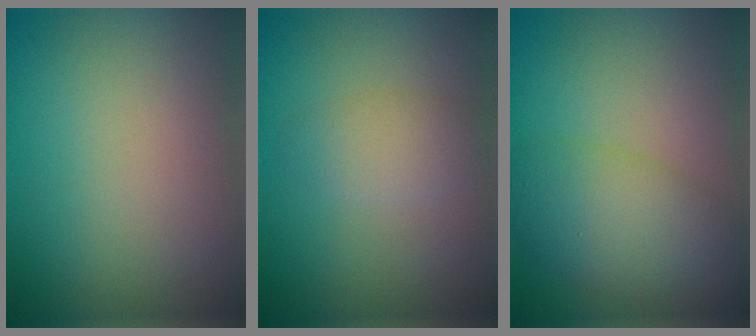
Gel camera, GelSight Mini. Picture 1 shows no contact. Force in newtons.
{"total": 2.4, "press": 2.4, "slide": 0.0}
{"total": 5.7, "press": 5.7, "slide": 0.2}